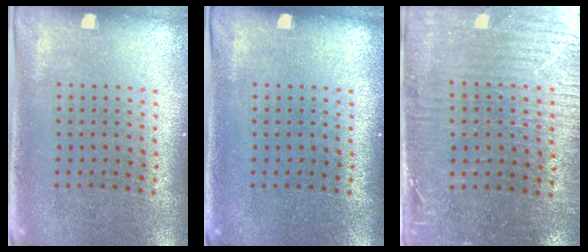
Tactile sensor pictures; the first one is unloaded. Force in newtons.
{"total": 0.0}
{"total": 3.5, "press": 2.9, "slide": 1.8}